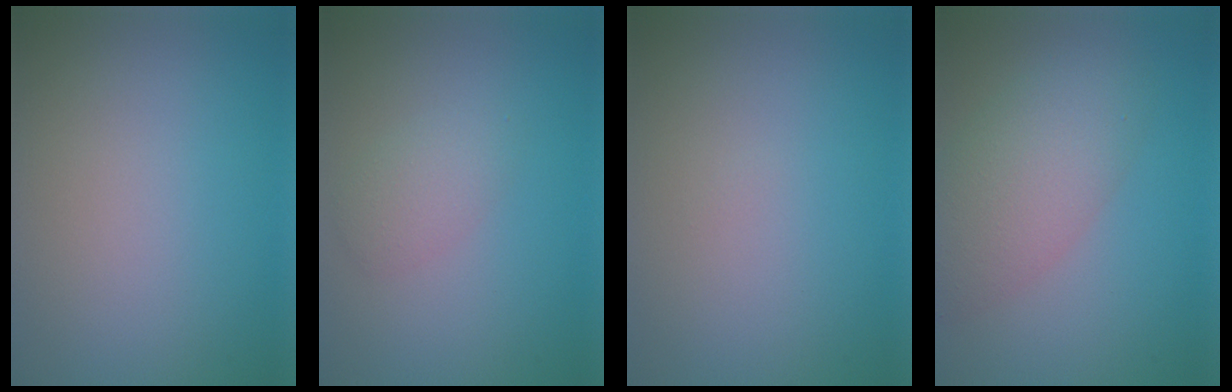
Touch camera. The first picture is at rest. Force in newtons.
{"total": 2.0, "press": 2.0, "slide": 0.0}
{"total": 0.0}
{"total": 5.5, "press": 5.5, "slide": 0.2}